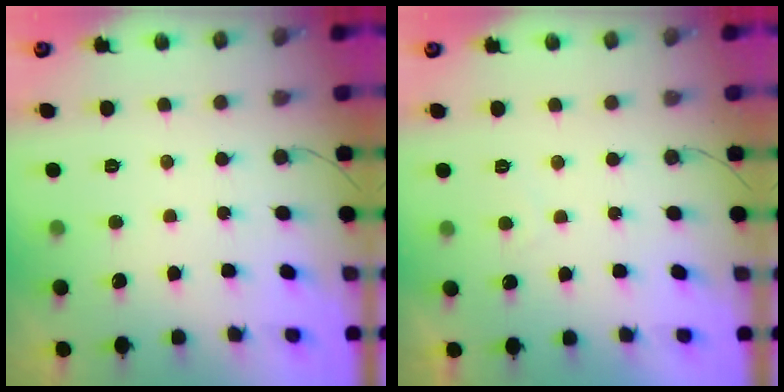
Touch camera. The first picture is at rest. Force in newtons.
{"total": 0.9, "press": 0.8, "slide": 0.4}